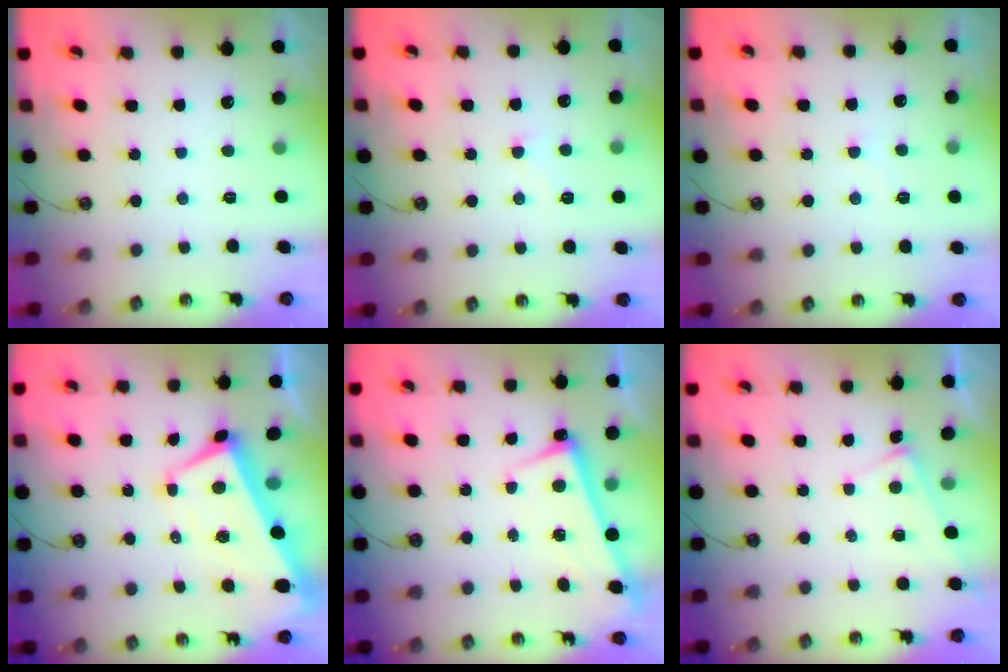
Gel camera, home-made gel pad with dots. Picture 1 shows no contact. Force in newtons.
{"total": 0.9, "press": 0.7, "slide": 0.5}
{"total": 5.3, "press": 5.2, "slide": 0.4}
{"total": 4.7, "press": 4.6, "slide": 0.9}
{"total": 2.7, "press": 2.6, "slide": 0.5}
{"total": 2.9, "press": 2.9, "slide": 0.3}